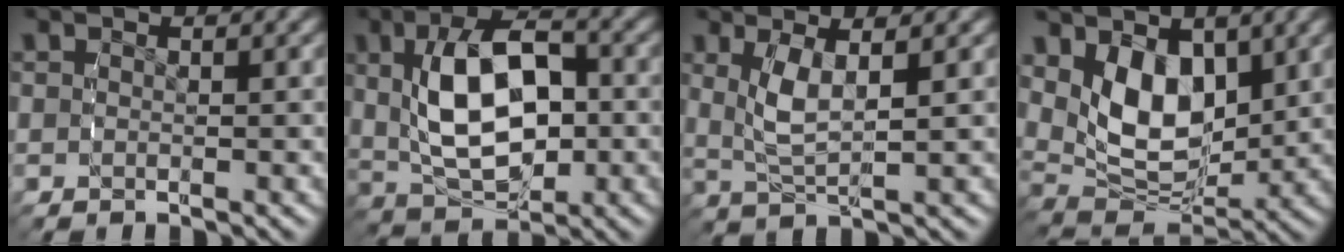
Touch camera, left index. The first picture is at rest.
{"total": 9.2, "force": [-0.2, 5.7, 7.2], "torque": [-0.140, -0.004, 0.001]}
{"total": 3.6, "force": [0.8, 2.0, 2.9], "torque": [-0.092, -0.014, 0.021]}
{"total": 9.1, "force": [1.4, 6.7, 5.9], "torque": [-0.130, -0.020, 0.030]}